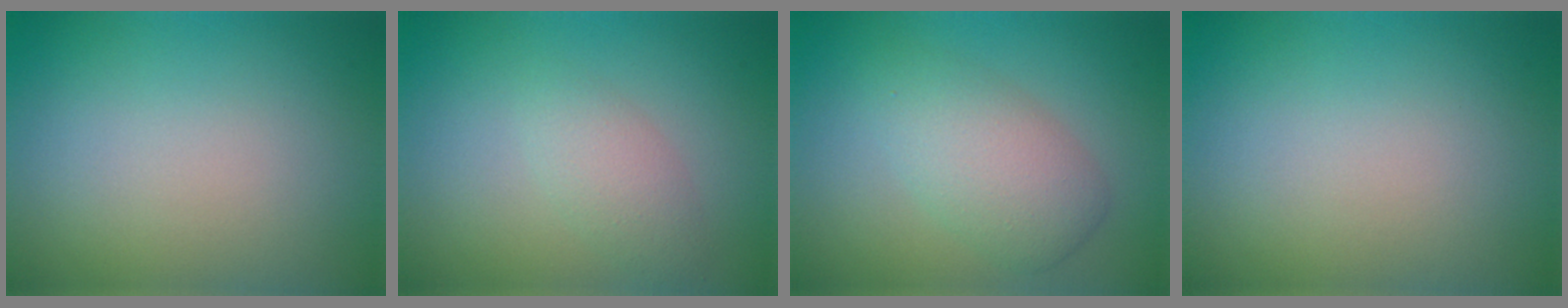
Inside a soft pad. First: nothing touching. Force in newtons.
{"total": 2.1, "press": 2.1, "slide": 0.1}
{"total": 4.3, "press": 4.3, "slide": 0.1}
{"total": 0.0}